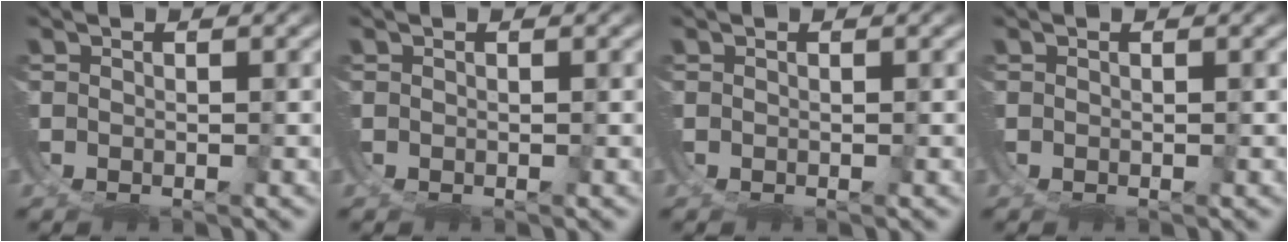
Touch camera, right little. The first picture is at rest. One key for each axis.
{"total": 0.0}
{"total": 0.0}
{"total": 0.0}